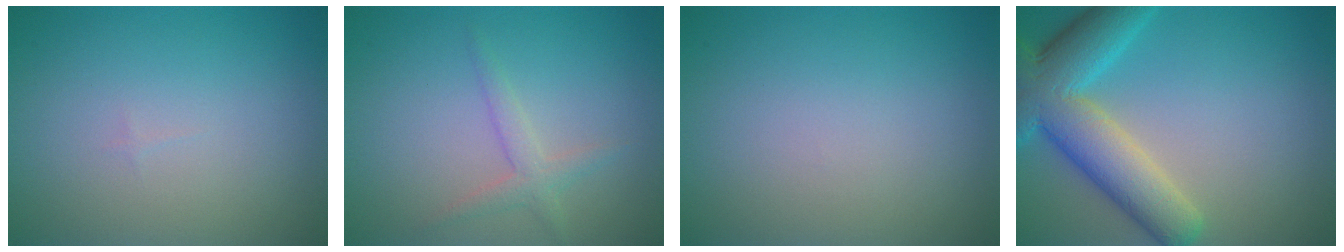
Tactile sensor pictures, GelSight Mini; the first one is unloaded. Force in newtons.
{"total": 1.8, "press": 1.8, "slide": 0.1}
{"total": 0.0}
{"total": 8.8, "press": 8.8, "slide": 0.5}